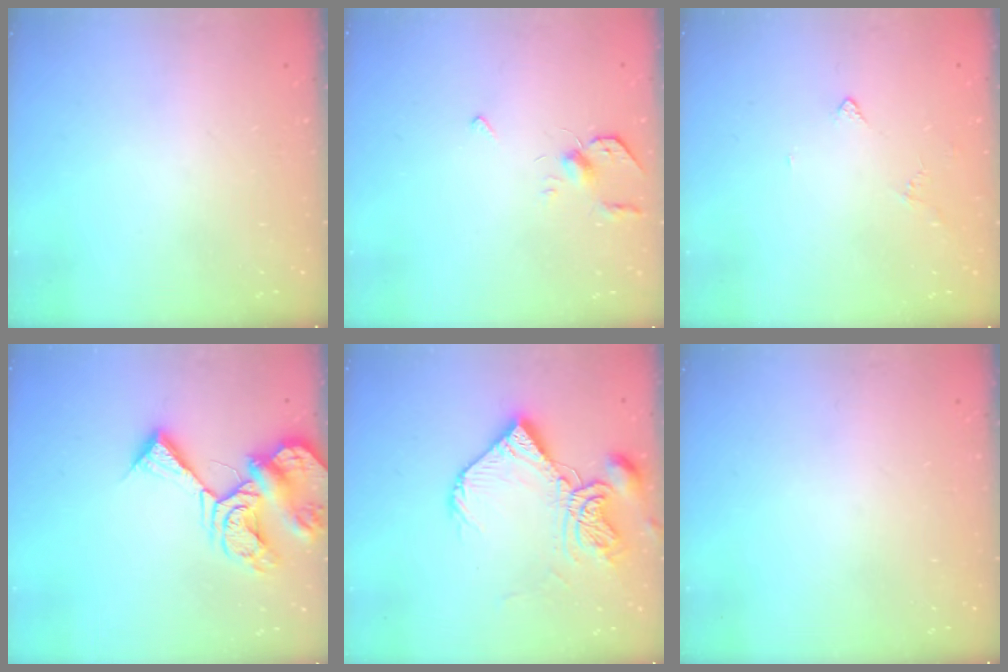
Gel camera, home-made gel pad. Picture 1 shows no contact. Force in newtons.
{"total": 4.1, "press": 4.0, "slide": 0.7}
{"total": 1.8, "press": 1.7, "slide": 0.4}
{"total": 11.8, "press": 11.7, "slide": 1.4}
{"total": 14.2, "press": 14.1, "slide": 1.5}
{"total": 0.0}